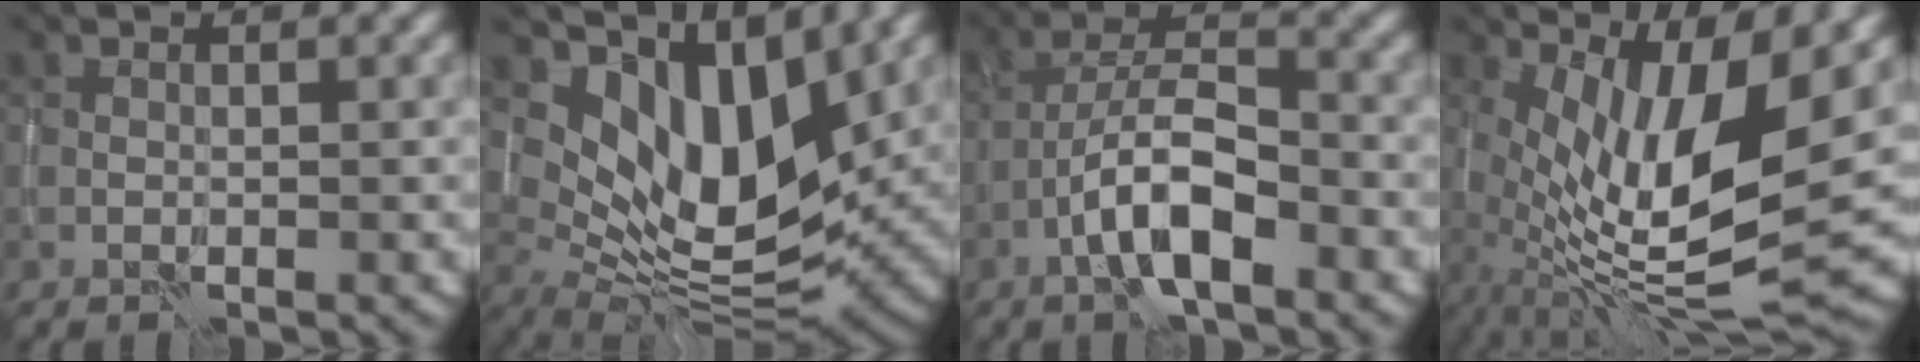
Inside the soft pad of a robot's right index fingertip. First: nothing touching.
{"total": 10.9, "force": [4.9, 5.1, 8.3], "torque": [-0.146, -0.007, 0.094]}
{"total": 5.9, "force": [-2.8, 1.9, 4.9], "torque": [-0.084, 0.015, -0.055]}
{"total": 11.1, "force": [1.8, 3.1, 10.4], "torque": [-0.192, -0.009, 0.039]}